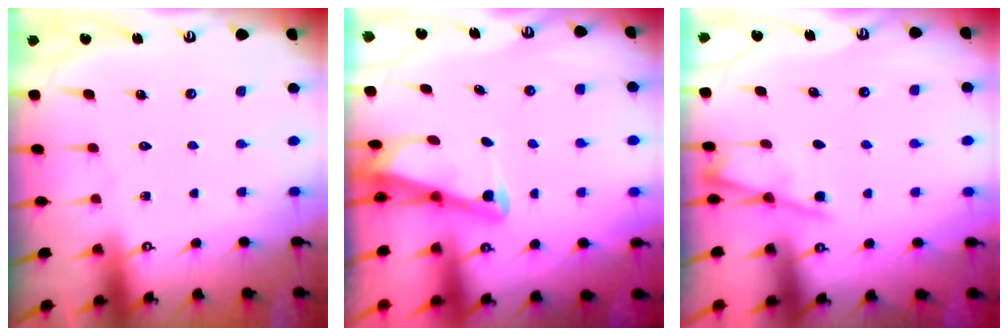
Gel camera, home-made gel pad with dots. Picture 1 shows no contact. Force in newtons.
{"total": 2.8, "press": 2.8, "slide": 0.3}
{"total": 4.7, "press": 4.7, "slide": 0.6}